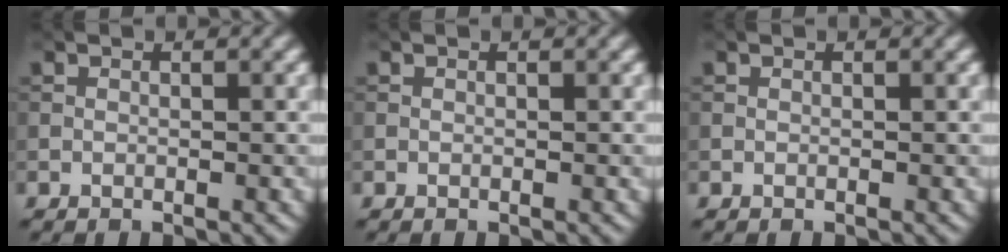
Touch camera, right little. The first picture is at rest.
{"total": 0.0}
{"total": 0.0}